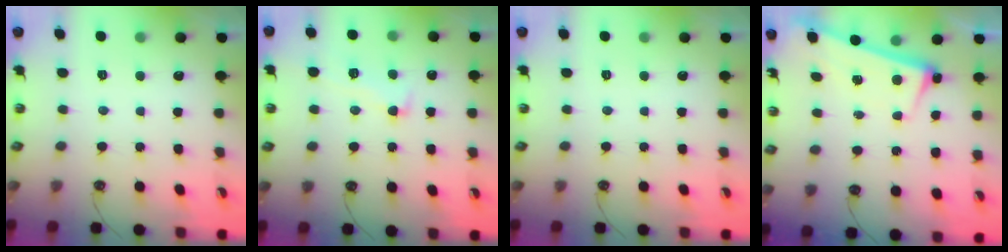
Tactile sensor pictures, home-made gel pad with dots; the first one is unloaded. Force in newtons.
{"total": 3.0, "press": 2.8, "slide": 1.1}
{"total": 0.0}
{"total": 2.5, "press": 2.4, "slide": 0.6}